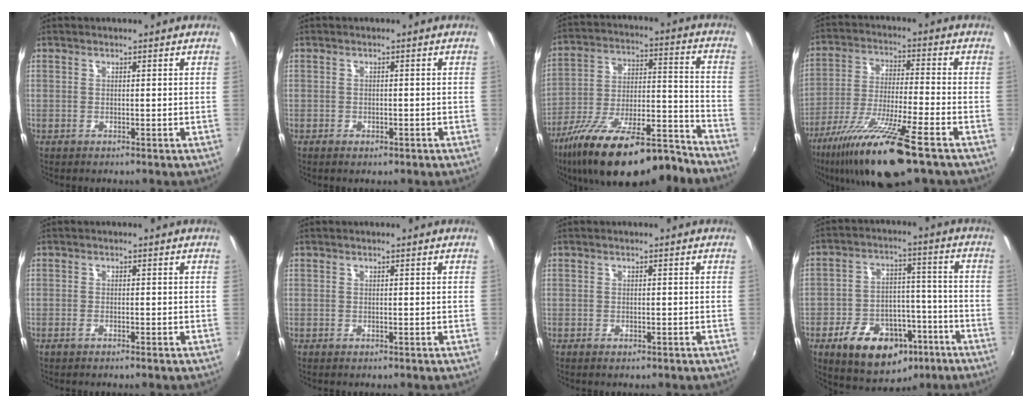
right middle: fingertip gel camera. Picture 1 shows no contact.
{"total": 1.6, "force": [-1.1, 0.9, 0.9], "torque": [-0.017, -0.003, -0.017]}
{"total": 23.3, "force": [-17.9, 5.7, 13.9], "torque": [-0.241, -0.032, -0.281]}
{"total": 17.1, "force": [-11.2, 1.8, 12.7], "torque": [-0.253, -0.034, -0.202]}
{"total": 1.4, "force": [-1.1, 0.1, 0.8], "torque": [-0.019, -0.001, -0.022]}
{"total": 0.0}
{"total": 1.0, "force": [-0.7, 0.5, 0.5], "torque": [-0.010, -0.002, -0.012]}
{"total": 16.9, "force": [-9.2, 10.3, 9.7], "torque": [-0.190, 0.023, -0.122]}